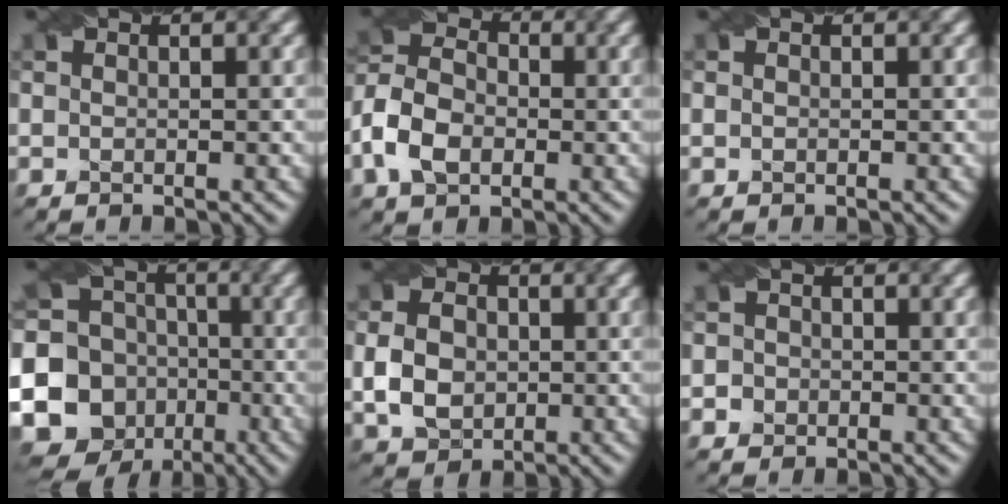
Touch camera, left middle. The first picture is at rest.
{"total": 5.9, "force": [-2.3, 4.1, 3.6], "torque": [-0.075, 0.006, -0.057]}
{"total": 0.0}
{"total": 16.3, "force": [-6.2, 14.2, 4.9], "torque": [-0.126, -0.030, -0.116]}
{"total": 4.5, "force": [-0.5, 3.6, 2.7], "torque": [-0.059, 0.000, -0.014]}
{"total": 1.1, "force": [-0.5, 1.0, 0.0], "torque": [0.015, -0.001, -0.010]}